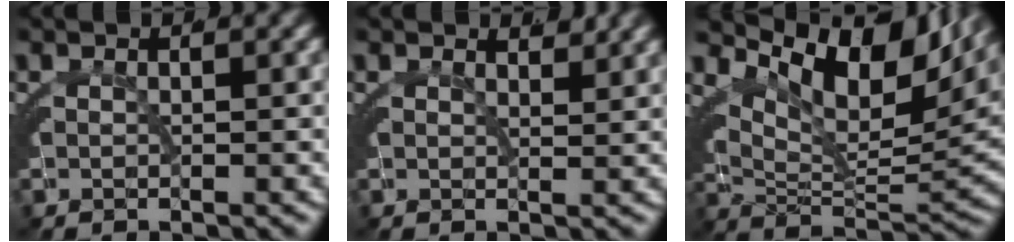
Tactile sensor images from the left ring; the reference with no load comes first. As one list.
[{"total": 1.3, "force": [1.1, 0.4, 0.6], "torque": [-0.004, -0.010, 0.022]}, {"total": 12.3, "force": [6.3, 5.0, 9.3], "torque": [-0.131, 0.016, 0.099]}]